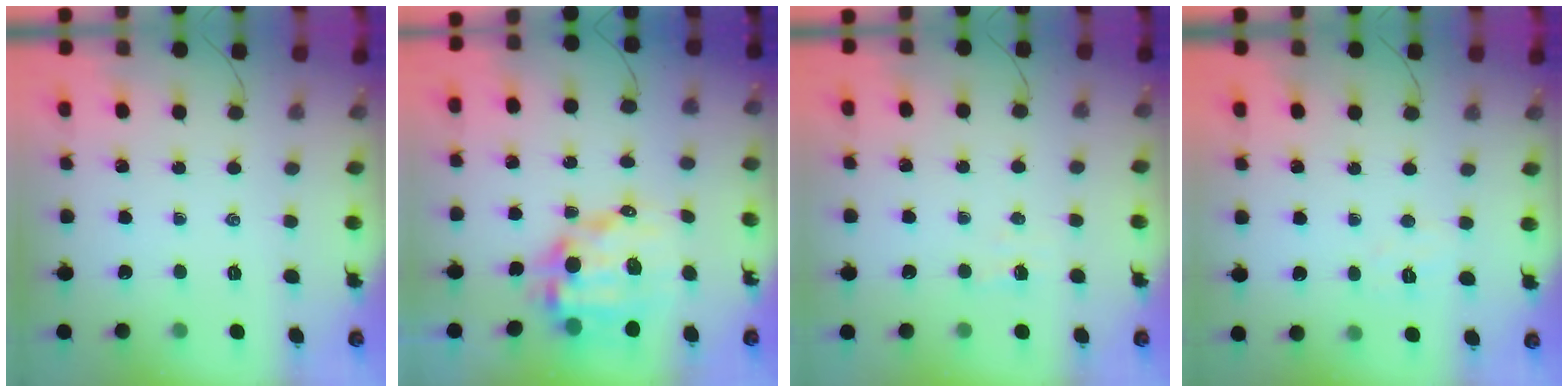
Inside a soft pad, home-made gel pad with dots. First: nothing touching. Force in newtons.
{"total": 12.3, "press": 11.9, "slide": 3.0}
{"total": 1.8, "press": 1.7, "slide": 0.6}
{"total": 3.5, "press": 3.4, "slide": 0.8}